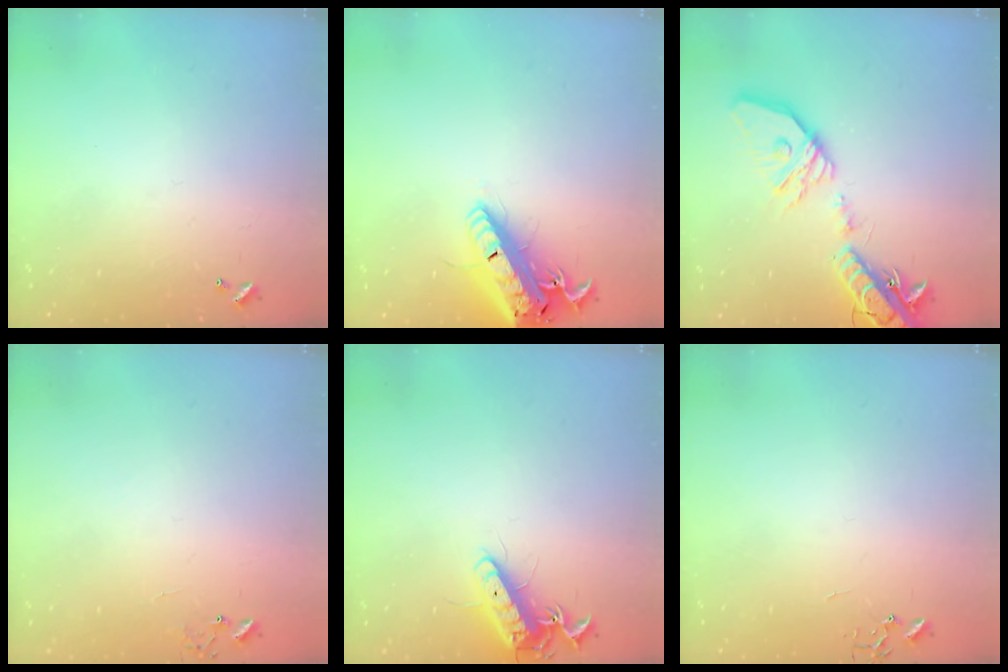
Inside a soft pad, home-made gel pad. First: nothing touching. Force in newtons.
{"total": 21.8, "press": 21.4, "slide": 4.2}
{"total": 23.6, "press": 23.3, "slide": 3.8}
{"total": 6.5, "press": 6.5, "slide": 0.5}
{"total": 12.7, "press": 12.6, "slide": 1.5}
{"total": 0.0}